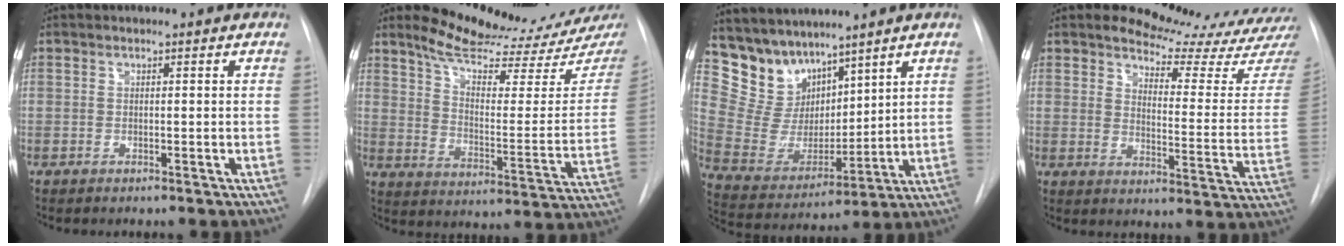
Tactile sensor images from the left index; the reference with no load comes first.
{"total": 19.7, "force": [18.3, 1.0, 7.2], "torque": [-0.104, -0.090, 0.248]}
{"total": 11.0, "force": [9.3, 5.6, 2.0], "torque": [-0.062, 0.027, 0.196]}
{"total": 17.2, "force": [16.7, 0.5, 4.2], "torque": [-0.057, -0.124, 0.195]}